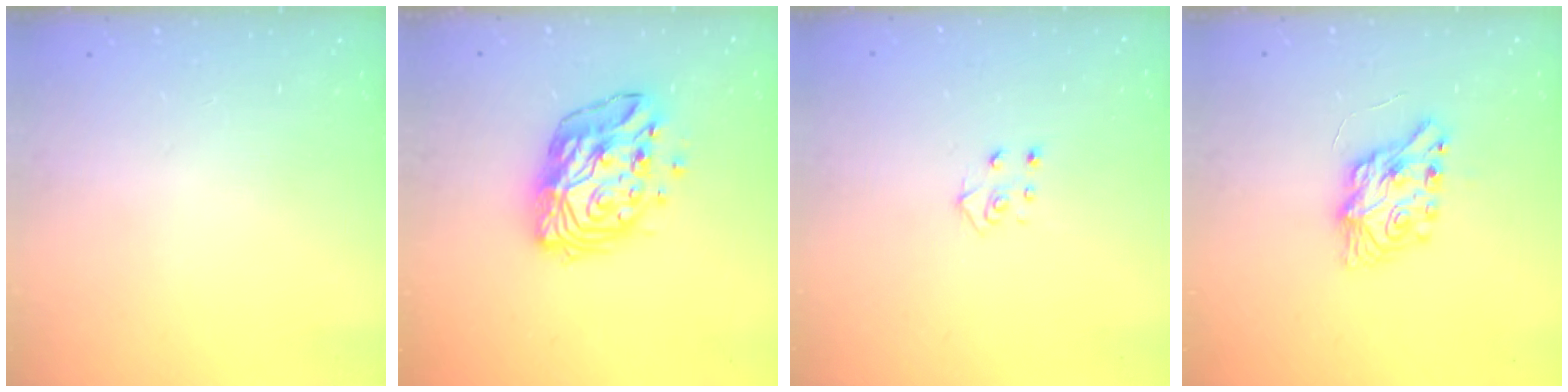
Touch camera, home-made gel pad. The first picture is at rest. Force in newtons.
{"total": 14.9, "press": 14.8, "slide": 1.4}
{"total": 4.6, "press": 4.6, "slide": 0.4}
{"total": 8.3, "press": 8.2, "slide": 0.4}